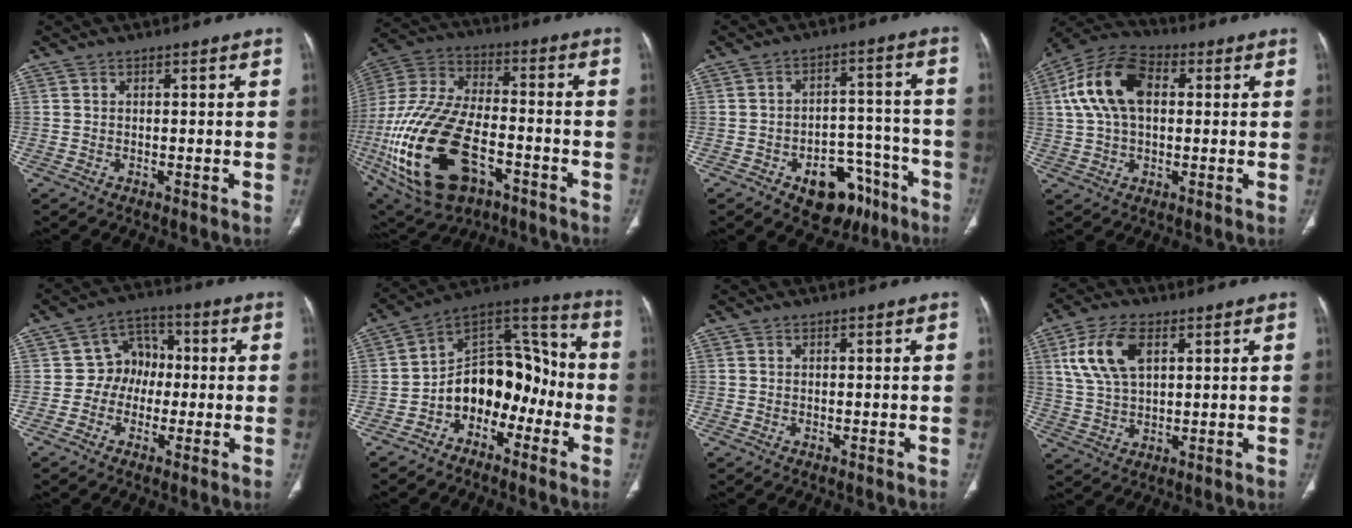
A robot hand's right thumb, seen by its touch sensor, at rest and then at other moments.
{"total": 27.5, "force": [-9.7, 14.9, 21.0], "torque": [-0.478, 0.013, -0.160]}
{"total": 12.8, "force": [-7.3, 8.0, 6.9], "torque": [-0.049, 0.065, -0.096]}
{"total": 14.2, "force": [2.7, 8.6, 10.9], "torque": [-0.216, 0.028, 0.043]}
{"total": 7.5, "force": [-0.6, 6.5, 3.7], "torque": [-0.016, 0.026, -0.025]}
{"total": 14.8, "force": [-4.9, 10.3, 9.5], "torque": [-0.097, 0.088, -0.089]}
{"total": 0.0}
{"total": 10.8, "force": [3.9, 5.8, 8.2], "torque": [-0.165, -0.001, 0.079]}